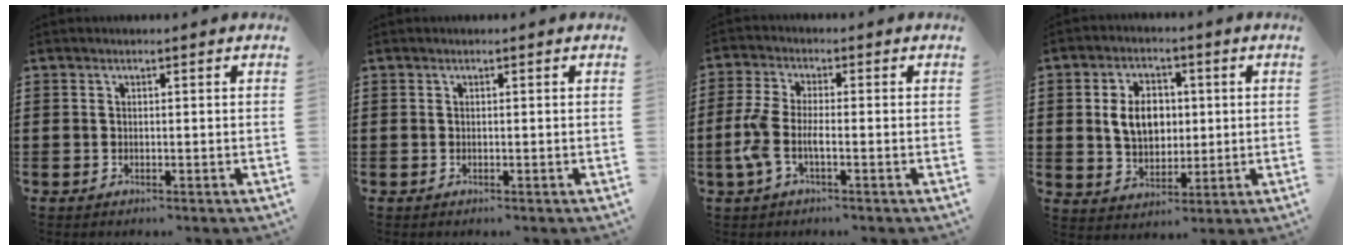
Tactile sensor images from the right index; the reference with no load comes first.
{"total": 0.0}
{"total": 4.8, "force": [-1.6, 1.6, 4.3], "torque": [-0.111, -0.007, -0.039]}
{"total": 7.0, "force": [0.7, 5.1, 4.7], "torque": [-0.096, 0.009, 0.006]}